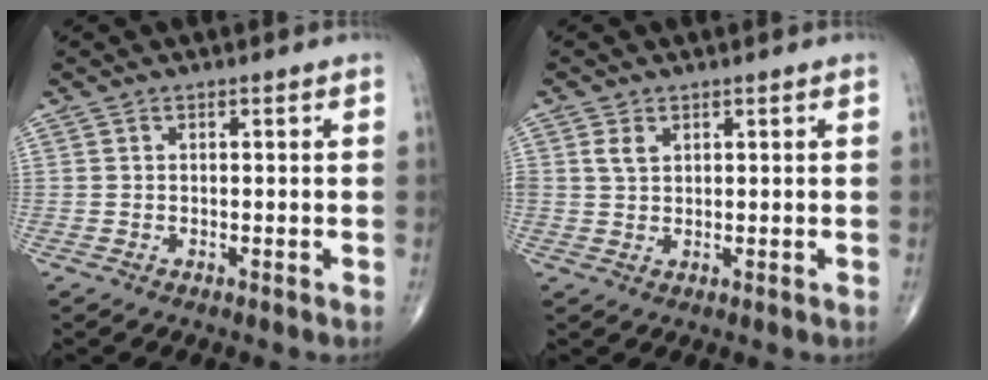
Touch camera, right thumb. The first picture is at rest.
{"total": 2.3, "force": [1.0, 1.5, 1.4], "torque": [-0.023, -0.001, 0.024]}